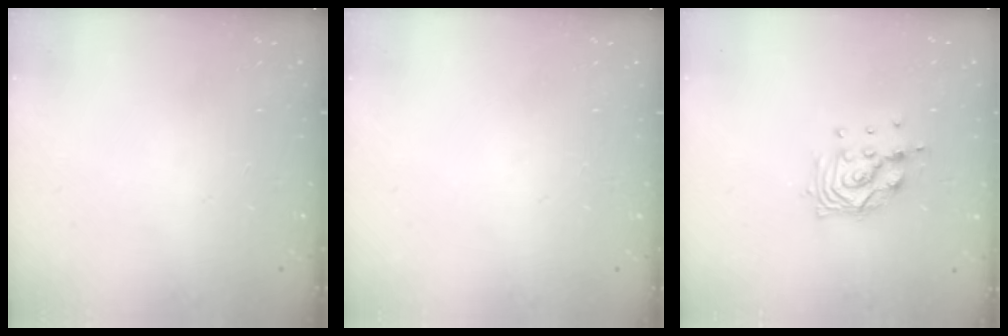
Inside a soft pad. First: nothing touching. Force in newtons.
{"total": 0.0}
{"total": 10.7, "press": 10.6, "slide": 1.1}